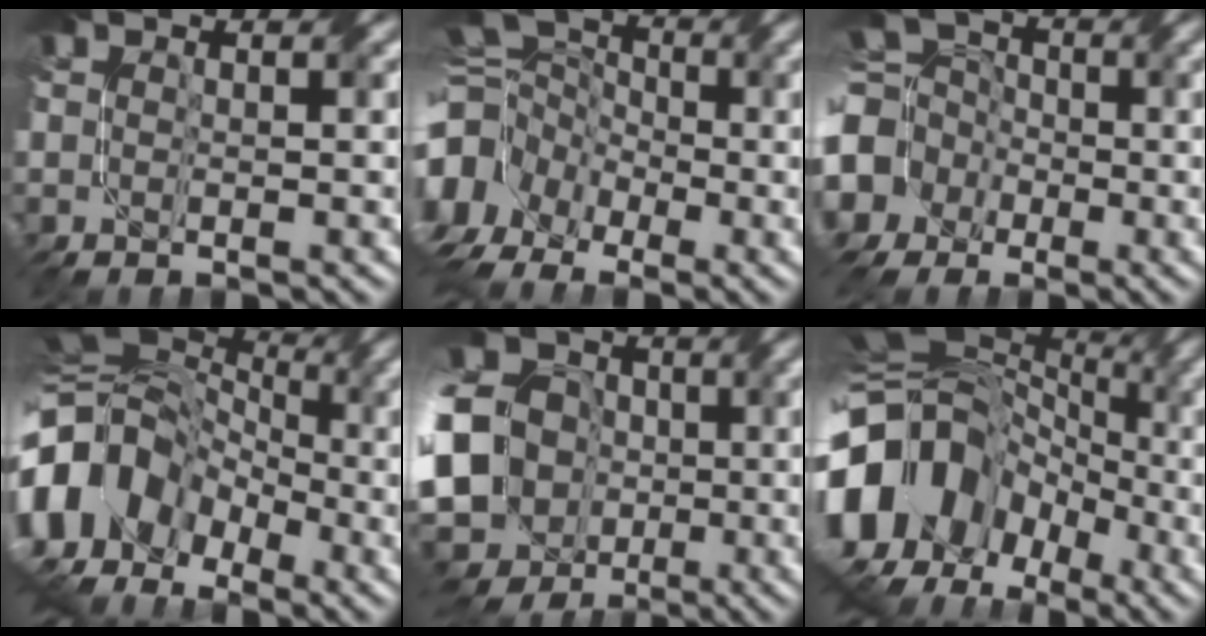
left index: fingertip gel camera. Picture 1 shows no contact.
{"total": 13.0, "force": [-6.0, 9.8, 5.9], "torque": [-0.156, -0.010, -0.106]}
{"total": 8.8, "force": [-2.1, 8.0, 3.1], "torque": [-0.095, -0.011, -0.058]}
{"total": 13.9, "force": [-4.7, 10.9, 7.3], "torque": [-0.166, 0.001, -0.088]}
{"total": 20.4, "force": [-3.3, 17.9, 9.1], "torque": [-0.219, 0.007, -0.098]}
{"total": 16.9, "force": [-5.4, 13.3, 8.9], "torque": [-0.193, 0.015, -0.098]}